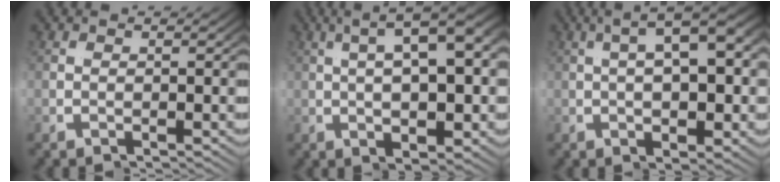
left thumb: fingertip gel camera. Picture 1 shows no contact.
{"total": 6.0, "force": [0.9, 0.6, 5.9], "torque": [-0.063, 0.047, -0.007]}
{"total": 5.3, "force": [0.5, 1.4, 5.1], "torque": [-0.067, 0.033, -0.005]}